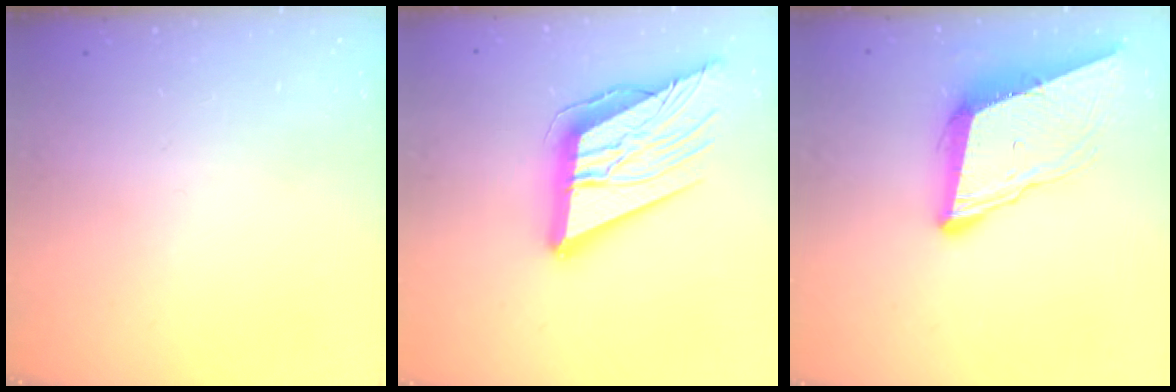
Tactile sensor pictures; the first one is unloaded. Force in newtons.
{"total": 24.5, "press": 24.3, "slide": 3.0}
{"total": 10.5, "press": 9.9, "slide": 3.6}